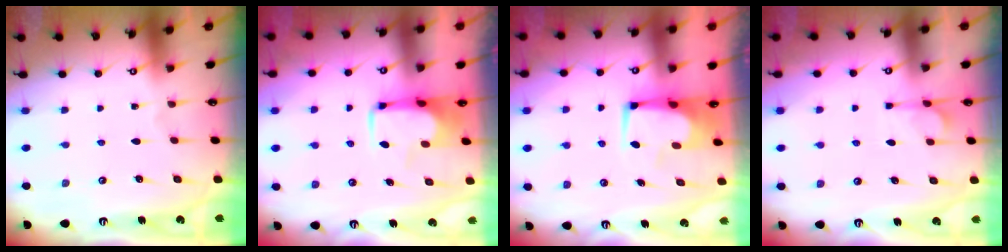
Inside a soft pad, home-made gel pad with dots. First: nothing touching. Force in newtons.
{"total": 2.2, "press": 2.1, "slide": 0.8}
{"total": 1.5, "press": 1.5, "slide": 0.2}
{"total": 1.7, "press": 1.1, "slide": 1.2}